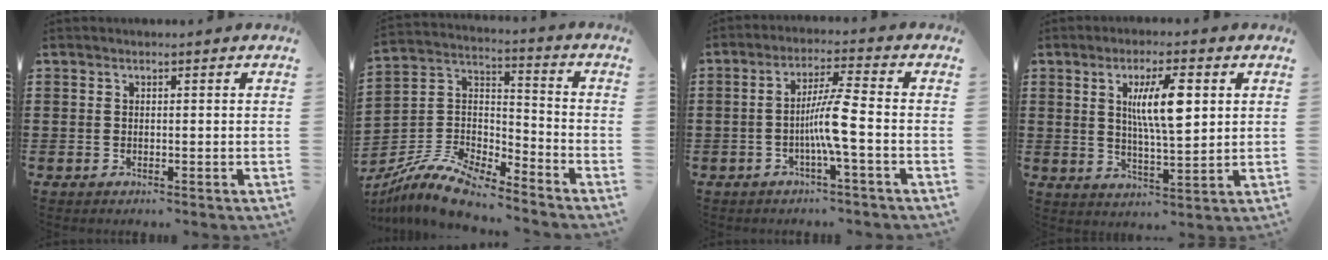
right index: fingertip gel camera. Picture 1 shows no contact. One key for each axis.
{"total": 10.6, "fx": -9.2, "fy": 2.3, "fz": 4.6, "tx": -0.107, "ty": 0.018, "tz": -0.185}
{"total": 6.6, "fx": -1.8, "fy": -0.2, "fz": 6.3, "tx": -0.118, "ty": -0.004, "tz": -0.040}
{"total": 8.9, "fx": 2.5, "fy": 2.3, "fz": 8.2, "tx": -0.147, "ty": 0.003, "tz": 0.036}